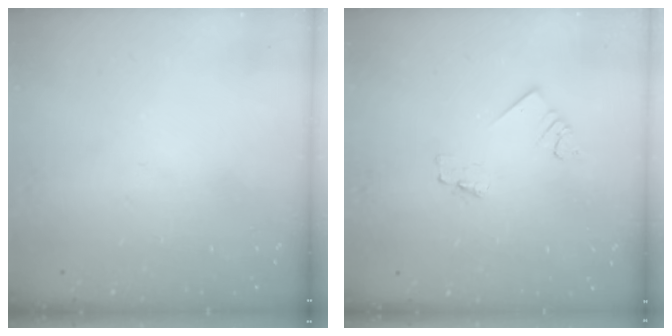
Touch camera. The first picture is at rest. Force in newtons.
{"total": 1.6, "press": 1.6, "slide": 0.1}